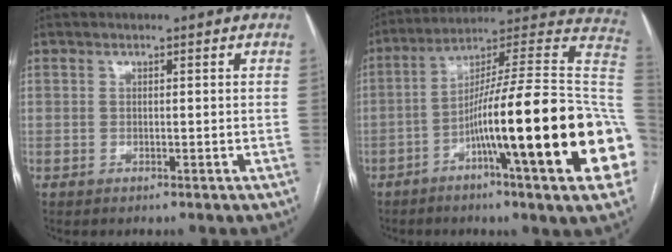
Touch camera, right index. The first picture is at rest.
{"total": 29.4, "force": [-6.9, 0.8, 28.5], "torque": [-0.325, 0.003, -0.121]}